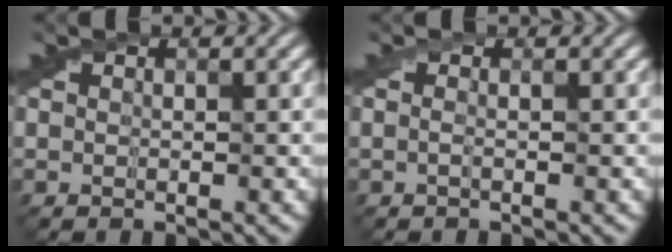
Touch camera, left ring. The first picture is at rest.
{"total": 0.6, "force": [-0.2, -0.2, 0.5], "torque": [-0.019, 0.000, -0.005]}